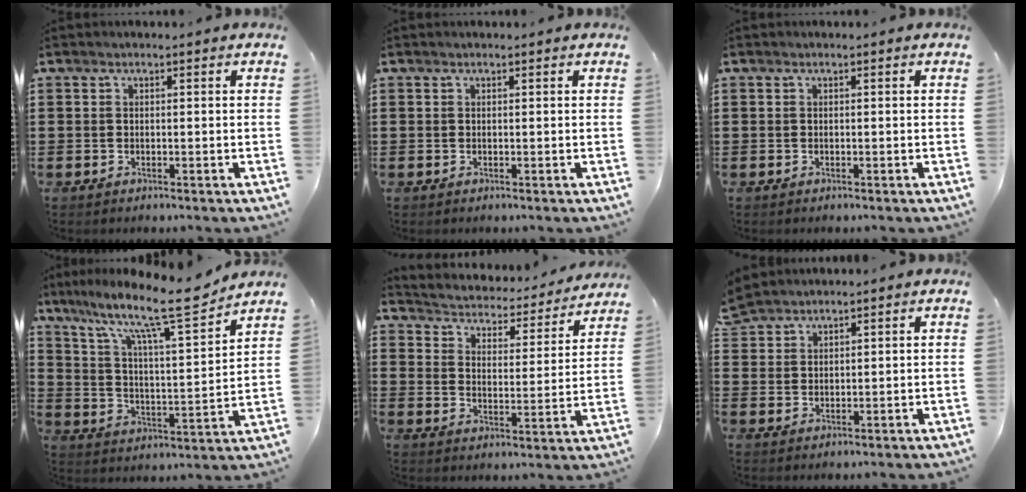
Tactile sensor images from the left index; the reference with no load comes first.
{"total": 0.0}
{"total": 0.0}
{"total": 13.3, "force": [10.4, 1.5, 8.1], "torque": [-0.167, -0.067, 0.168]}
{"total": 2.6, "force": [2.6, 0.5, 0.0], "torque": [-0.022, -0.031, 0.033]}
{"total": 2.9, "force": [2.8, 0.7, -0.1], "torque": [-0.008, -0.002, 0.055]}